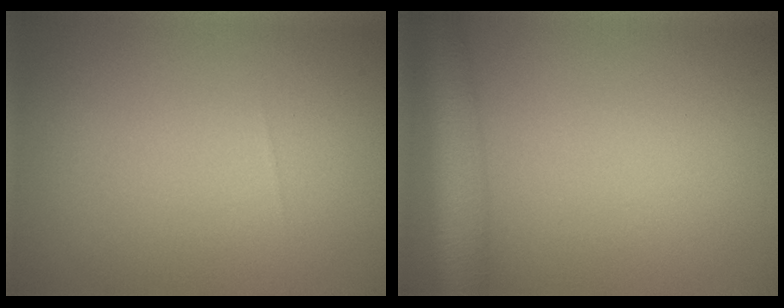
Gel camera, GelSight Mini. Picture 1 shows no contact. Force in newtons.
{"total": 5.1, "press": 5.1, "slide": 0.2}